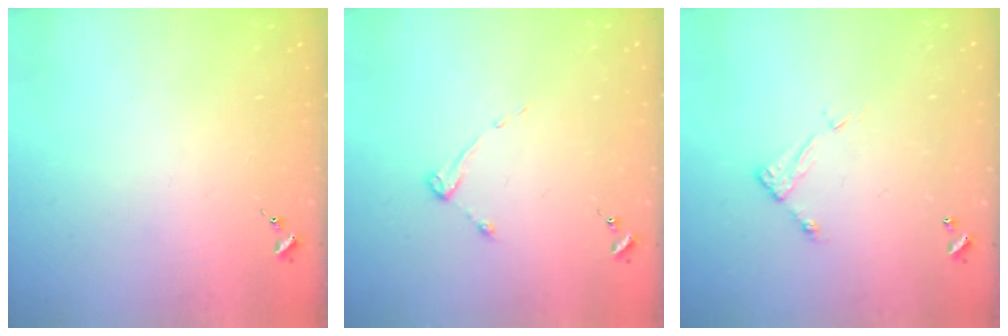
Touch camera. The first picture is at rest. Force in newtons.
{"total": 3.0, "press": 3.0, "slide": 0.4}
{"total": 5.3, "press": 5.3, "slide": 0.4}